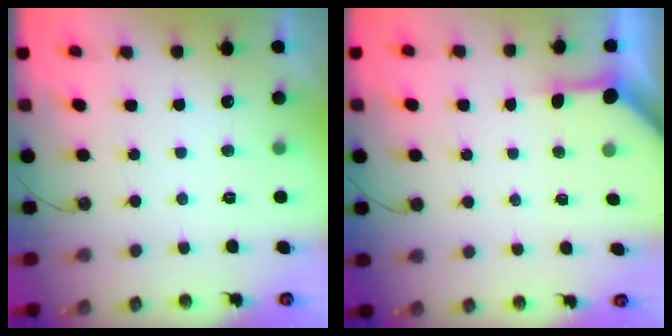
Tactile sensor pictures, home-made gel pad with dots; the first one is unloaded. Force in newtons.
{"total": 3.4, "press": 3.3, "slide": 0.4}